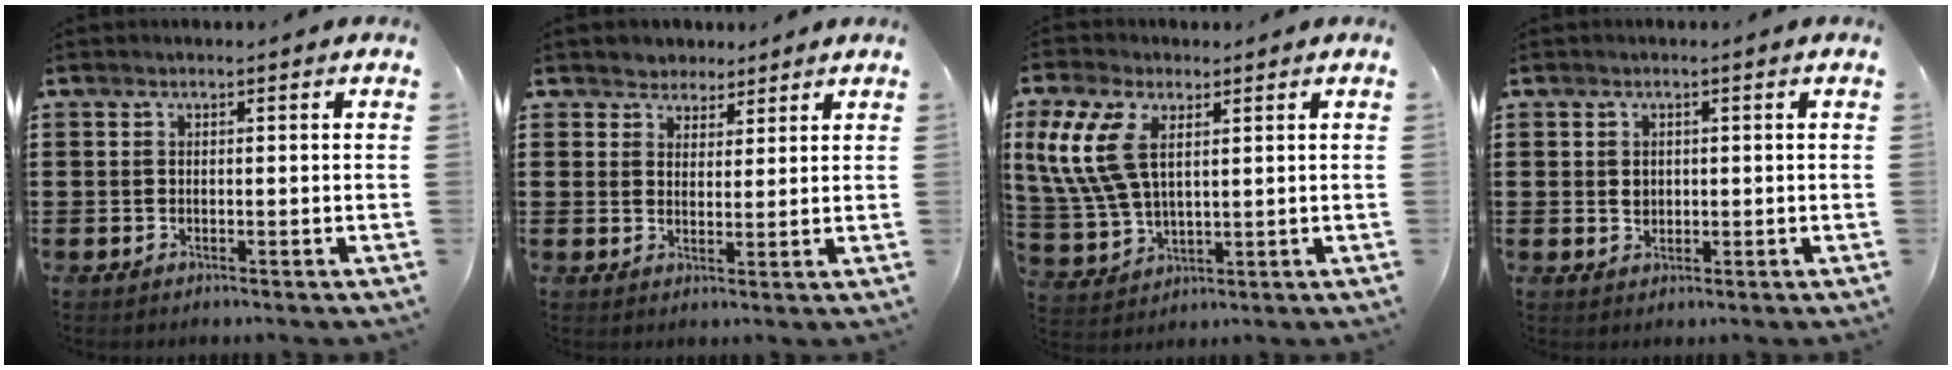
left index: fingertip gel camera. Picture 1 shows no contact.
{"total": 3.1, "force": [2.4, 1.9, -0.5], "torque": [-0.007, 0.007, 0.044]}
{"total": 10.0, "force": [3.5, 5.4, 7.6], "torque": [-0.190, 0.004, 0.060]}
{"total": 1.4, "force": [0.2, 1.3, 0.6], "torque": [-0.015, 0.008, 0.003]}